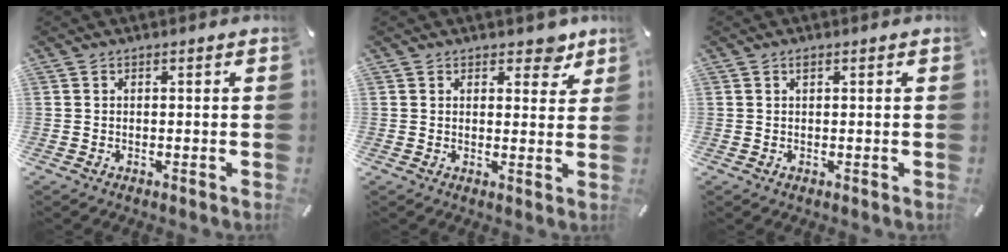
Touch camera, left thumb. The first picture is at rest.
{"total": 5.5, "force": [3.9, 3.2, 2.2], "torque": [0.001, -0.024, 0.059]}
{"total": 0.9, "force": [0.3, 0.6, 0.7], "torque": [-0.015, 0.001, 0.006]}